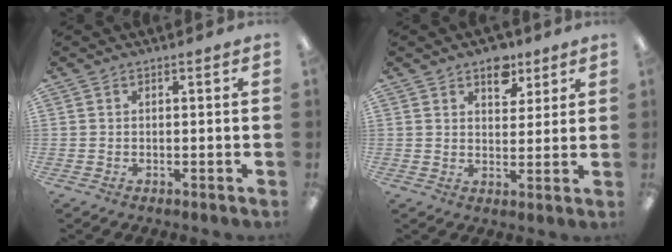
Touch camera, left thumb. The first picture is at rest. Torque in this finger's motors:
{"motor_torque": [0.71, 0.49, 0.78, -0.12, 0.14]}